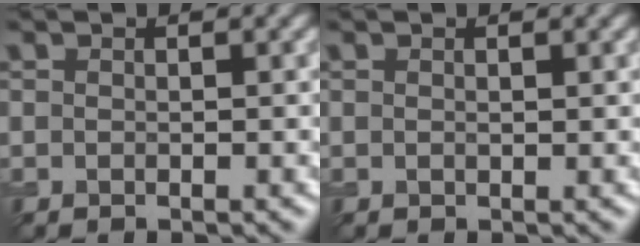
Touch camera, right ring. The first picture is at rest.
{"total": 0.5, "force": [0.5, 0.2, 0.0], "torque": [0.004, -0.005, 0.003]}